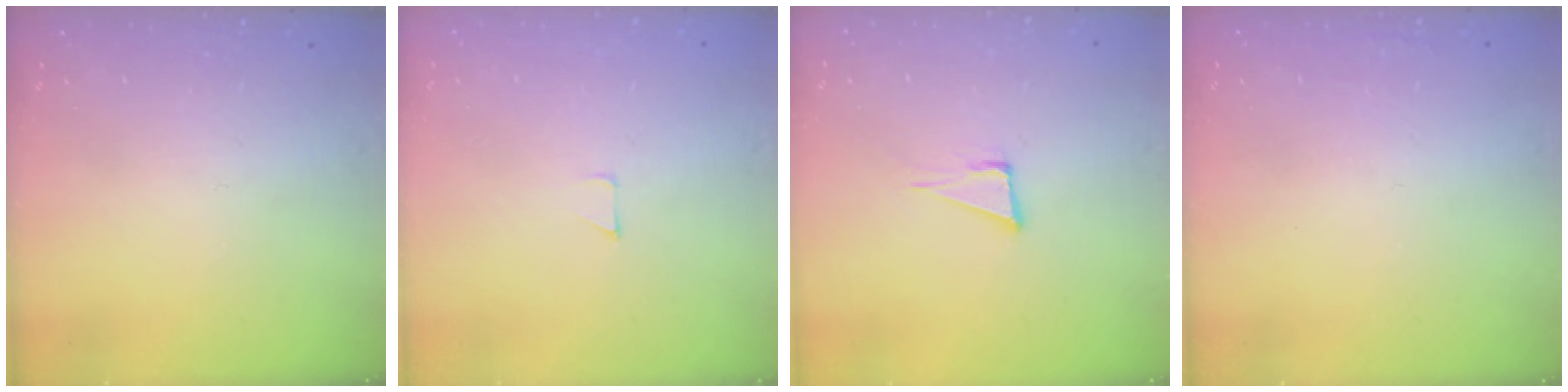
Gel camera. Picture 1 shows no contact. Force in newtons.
{"total": 2.7, "press": 2.7, "slide": 0.2}
{"total": 5.7, "press": 4.6, "slide": 3.2}
{"total": 1.6, "press": 1.6, "slide": 0.1}